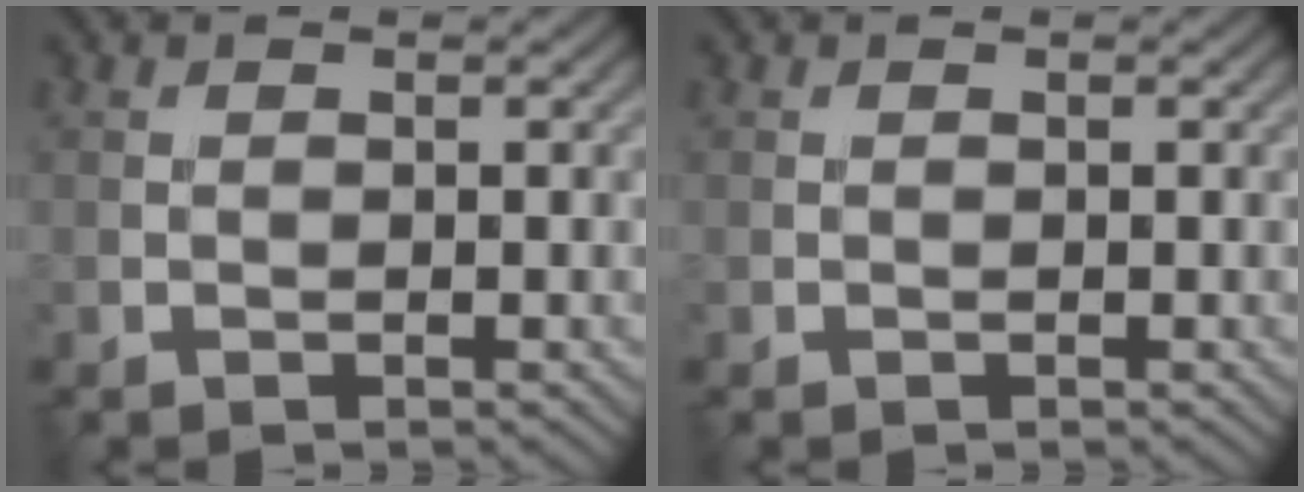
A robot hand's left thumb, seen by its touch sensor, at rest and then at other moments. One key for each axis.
{"total": 0.0}